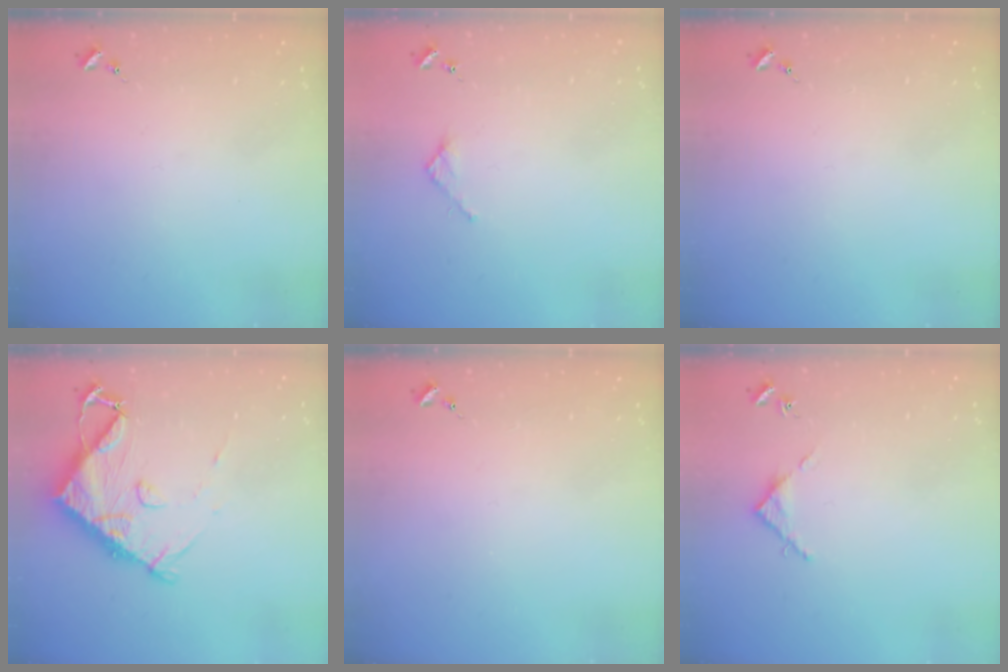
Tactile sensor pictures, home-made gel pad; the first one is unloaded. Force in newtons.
{"total": 2.7, "press": 2.7, "slide": 0.2}
{"total": 0.0}
{"total": 10.9, "press": 10.8, "slide": 1.4}
{"total": 0.0}
{"total": 3.6, "press": 3.6, "slide": 0.3}